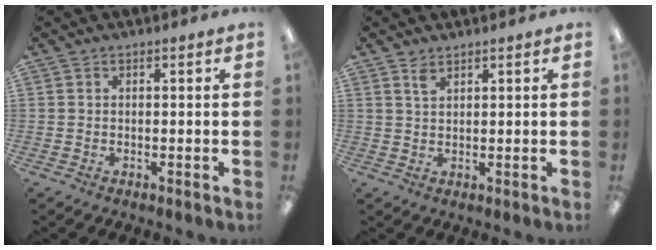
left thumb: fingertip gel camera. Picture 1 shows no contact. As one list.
[{"total": 2.4, "force": [1.9, 1.1, 1.0], "torque": [-0.017, -0.006, 0.034]}]